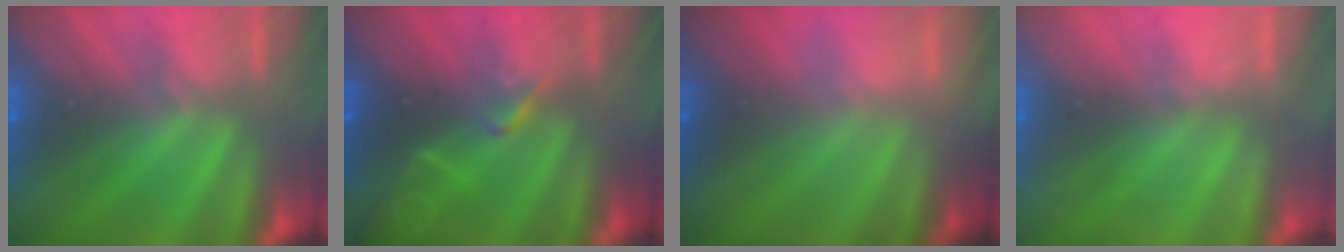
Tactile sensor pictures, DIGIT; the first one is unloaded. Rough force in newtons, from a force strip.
{"total": 2.1}
{"total": 2.4}
{"total": 2.1}